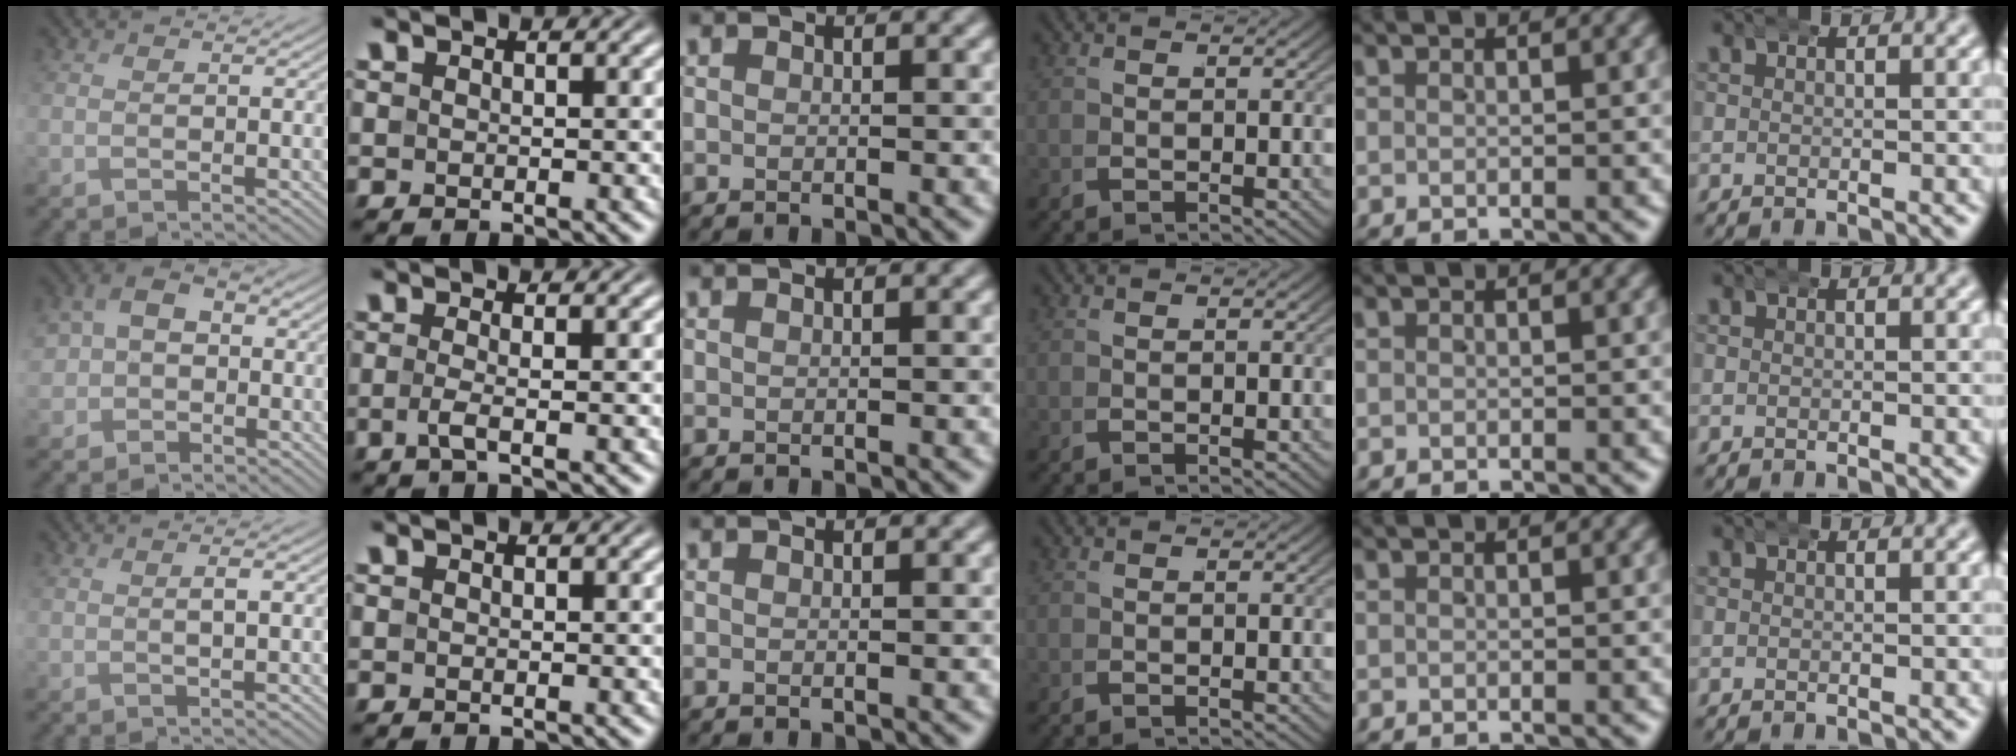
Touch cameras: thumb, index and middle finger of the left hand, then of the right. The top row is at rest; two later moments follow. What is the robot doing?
{"motion": "wrap", "object": "aluminum foil"}